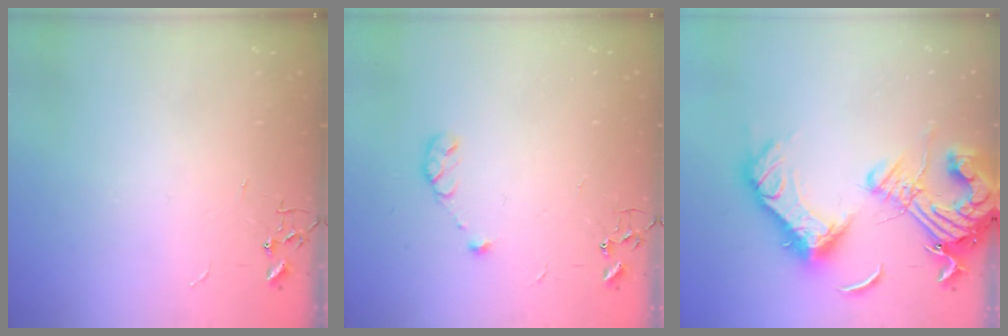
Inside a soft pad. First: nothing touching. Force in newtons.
{"total": 6.3, "press": 6.1, "slide": 1.4}
{"total": 23.6, "press": 23.4, "slide": 3.1}